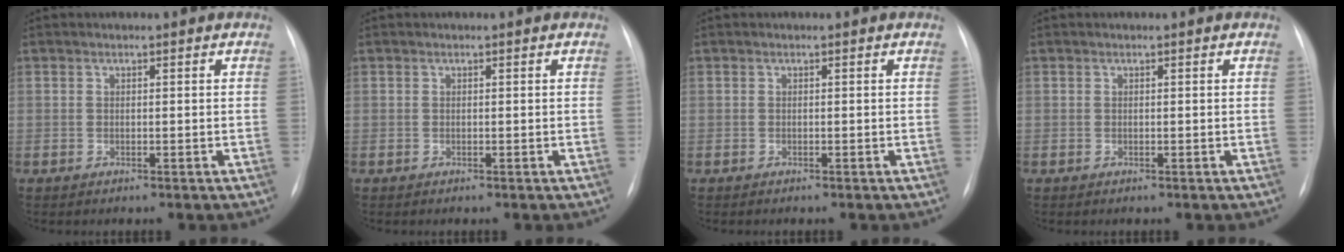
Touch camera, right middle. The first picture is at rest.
{"total": 0.0}
{"total": 0.0}
{"total": 0.0}